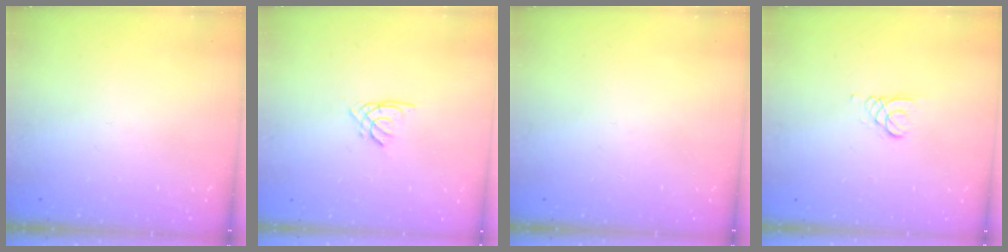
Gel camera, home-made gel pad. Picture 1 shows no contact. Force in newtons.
{"total": 1.4, "press": 1.4, "slide": 0.3}
{"total": 0.0}
{"total": 0.7, "press": 0.7, "slide": 0.1}